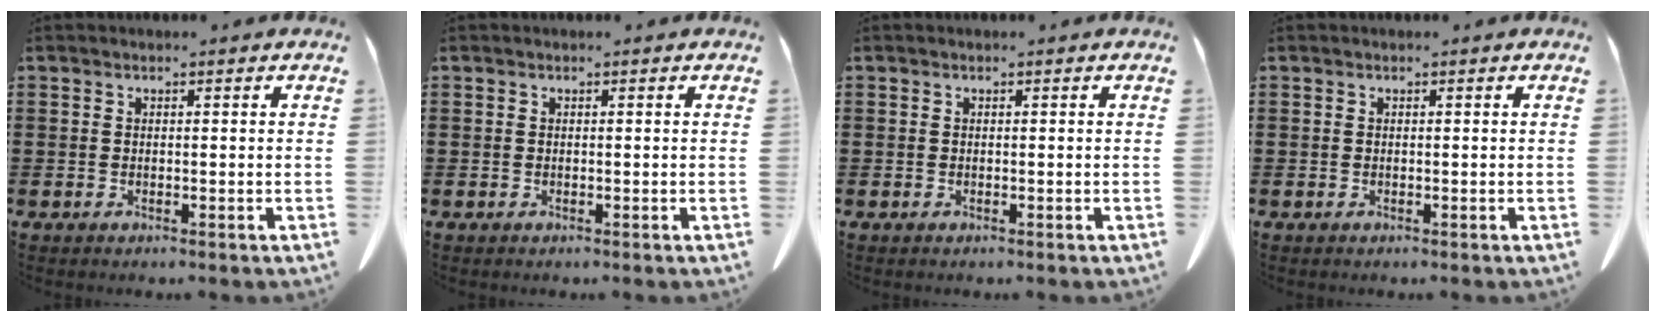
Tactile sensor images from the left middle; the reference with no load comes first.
{"total": 0.0}
{"total": 0.0}
{"total": 0.0}